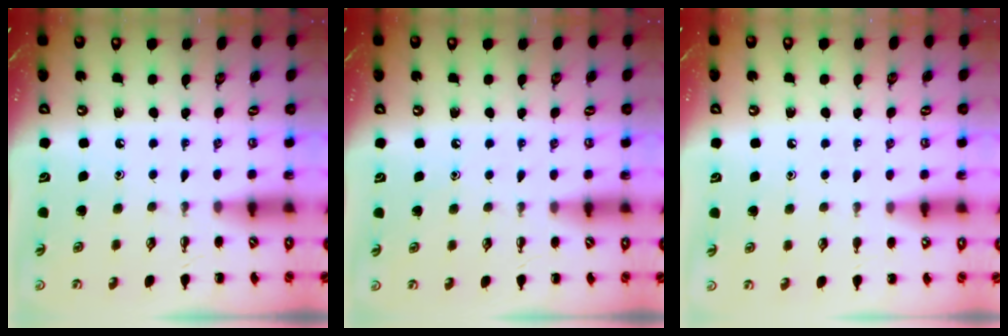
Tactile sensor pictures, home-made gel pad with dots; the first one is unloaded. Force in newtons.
{"total": 6.3, "press": 6.0, "slide": 1.8}
{"total": 5.3, "press": 5.0, "slide": 1.9}